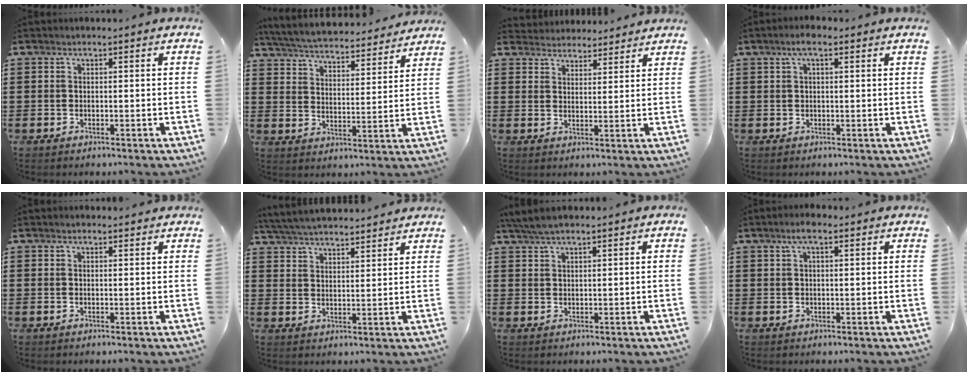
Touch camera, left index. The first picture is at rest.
{"total": 4.6, "force": [4.6, -0.1, 0.4], "torque": [-0.034, -0.037, 0.074]}
{"total": 3.2, "force": [3.1, 0.6, -0.5], "torque": [-0.002, -0.009, 0.059]}
{"total": 2.7, "force": [1.4, 0.7, 2.2], "torque": [-0.044, 0.007, 0.024]}
{"total": 0.8, "force": [0.8, 0.2, 0.0], "torque": [-0.002, 0.001, 0.015]}
{"total": 4.8, "force": [4.7, 0.2, 0.8], "torque": [-0.033, -0.019, 0.085]}
{"total": 2.9, "force": [2.4, 0.5, 1.5], "torque": [-0.035, 0.003, 0.045]}
{"total": 3.0, "force": [1.8, 0.9, 2.2], "torque": [-0.046, 0.006, 0.031]}